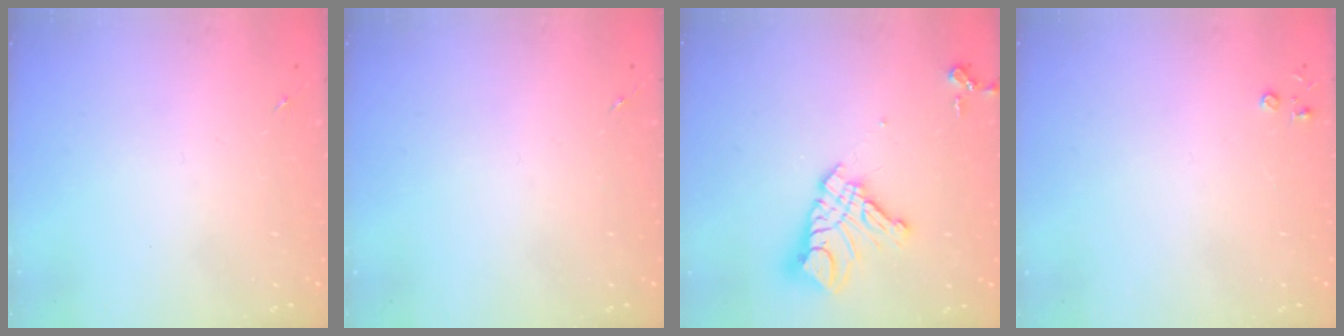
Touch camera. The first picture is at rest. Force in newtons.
{"total": 0.0}
{"total": 15.7, "press": 15.6, "slide": 1.8}
{"total": 2.8, "press": 2.8, "slide": 0.3}